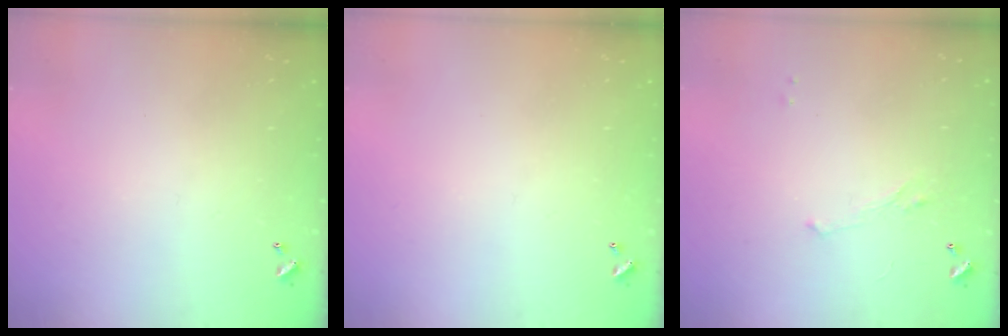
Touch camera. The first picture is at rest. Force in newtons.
{"total": 0.0}
{"total": 1.4, "press": 1.3, "slide": 0.6}